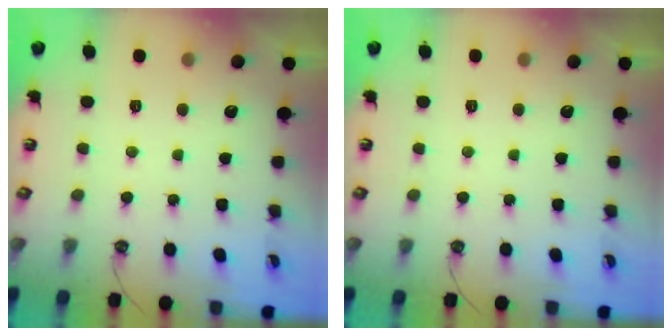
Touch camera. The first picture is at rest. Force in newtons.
{"total": 0.0}